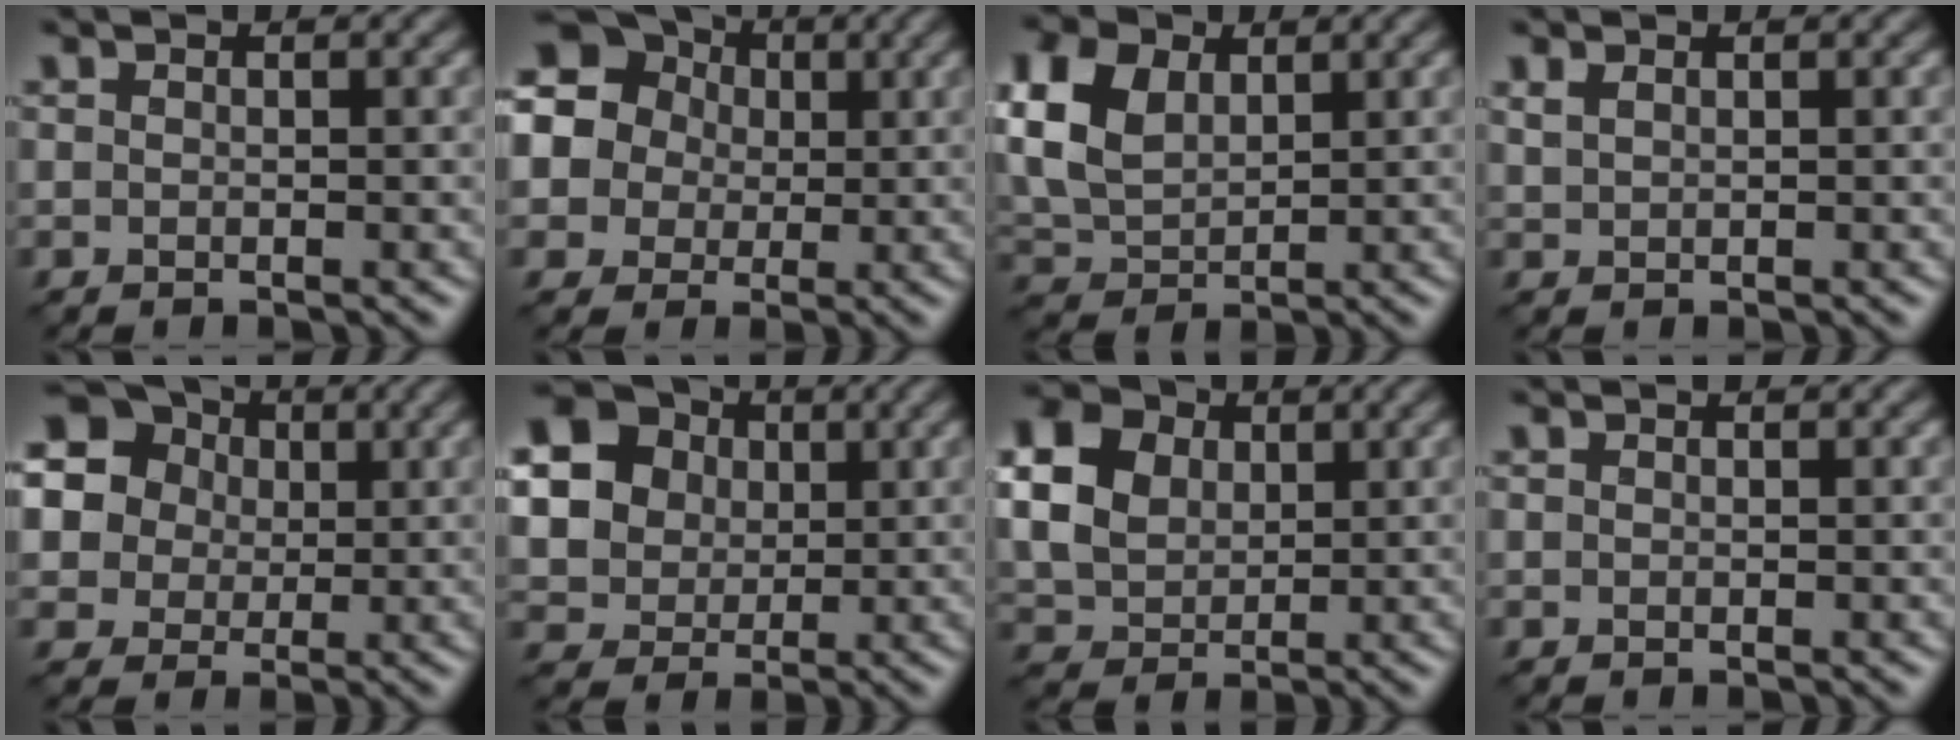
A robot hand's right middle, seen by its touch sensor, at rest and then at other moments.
{"total": 15.4, "force": [4.2, 13.8, 5.3], "torque": [-0.154, 0.039, 0.045]}
{"total": 6.8, "force": [2.5, 4.5, 4.5], "torque": [-0.123, 0.016, 0.048]}
{"total": 0.9, "force": [0.7, 0.4, 0.3], "torque": [-0.011, 0.002, 0.019]}
{"total": 17.1, "force": [6.4, 14.7, 5.8], "torque": [-0.177, 0.052, 0.090]}
{"total": 19.2, "force": [5.4, 17.0, 7.2], "torque": [-0.221, 0.016, 0.079]}
{"total": 8.7, "force": [2.7, 6.7, 4.7], "torque": [-0.134, 0.024, 0.053]}
{"total": 0.0}